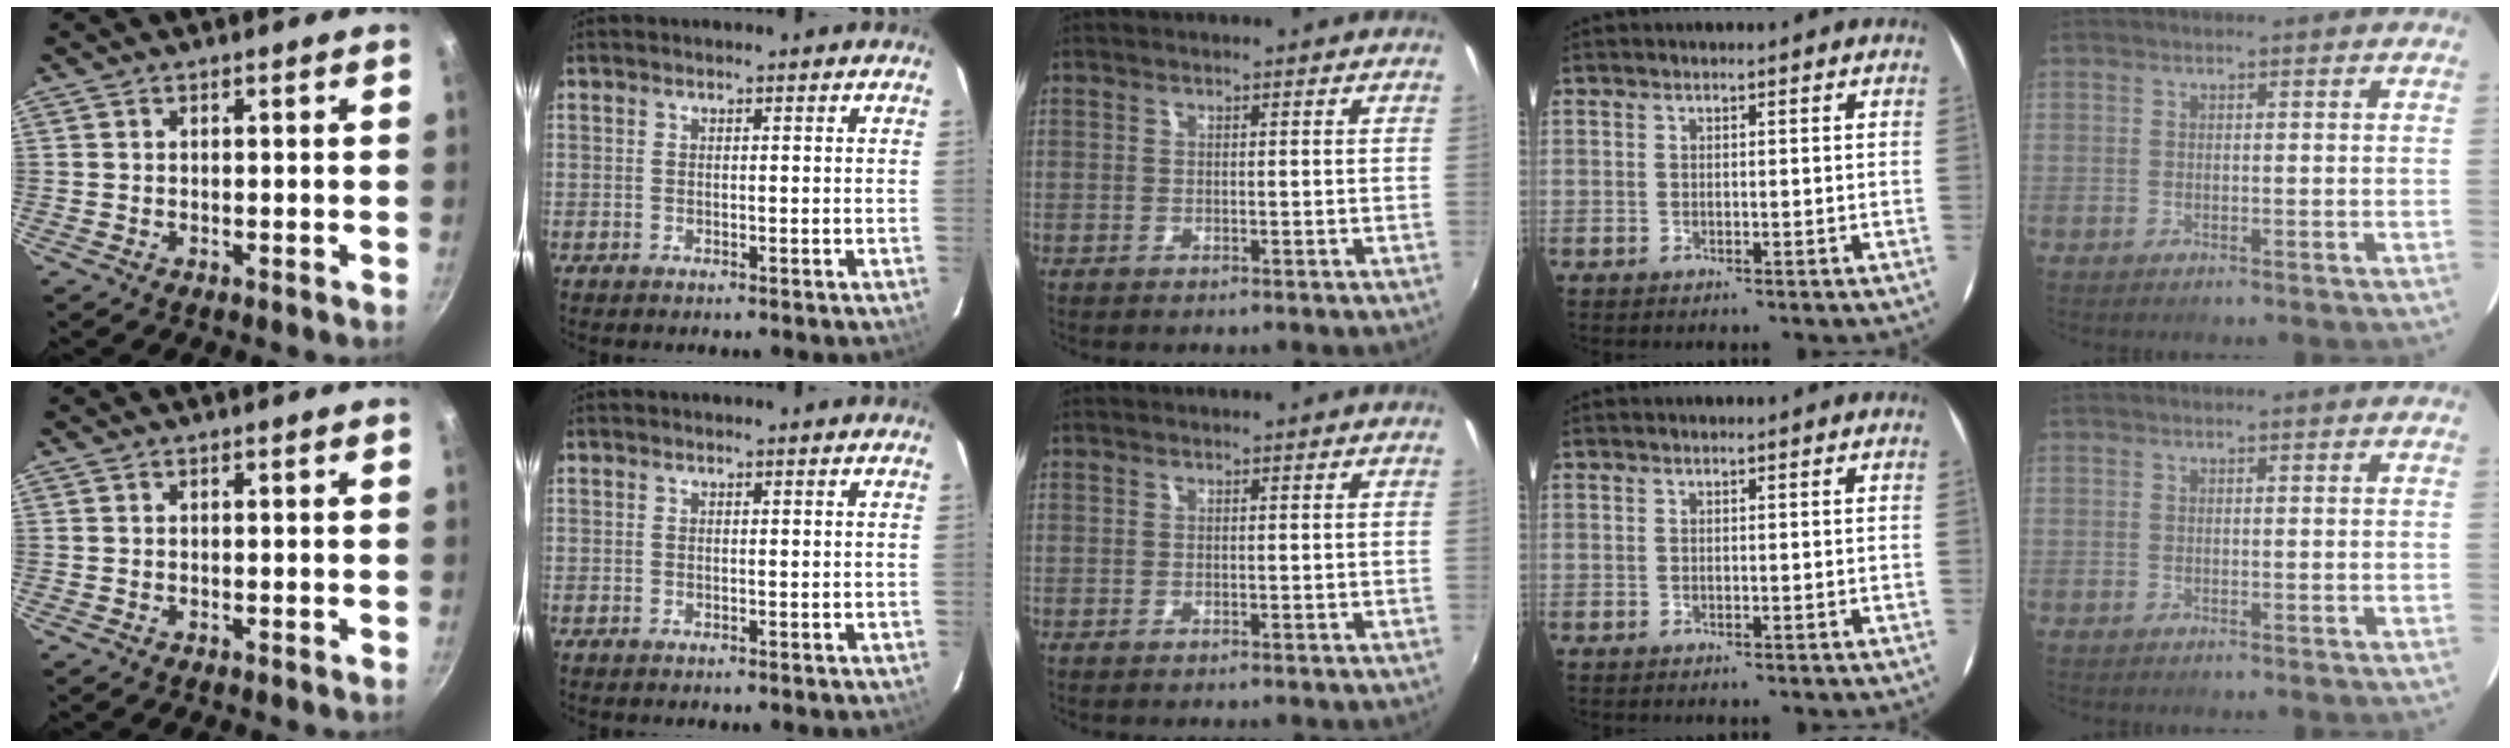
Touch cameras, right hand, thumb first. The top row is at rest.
{}